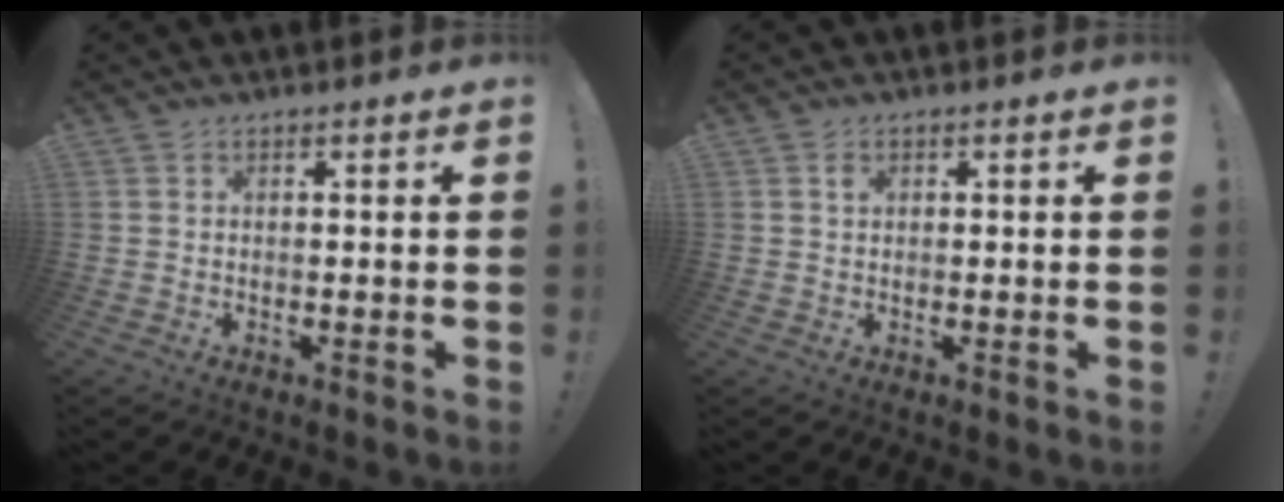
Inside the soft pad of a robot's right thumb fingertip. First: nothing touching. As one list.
[{"total": 1.0, "force": [0.4, 0.8, 0.5], "torque": [0.005, -0.004, 0.004]}]